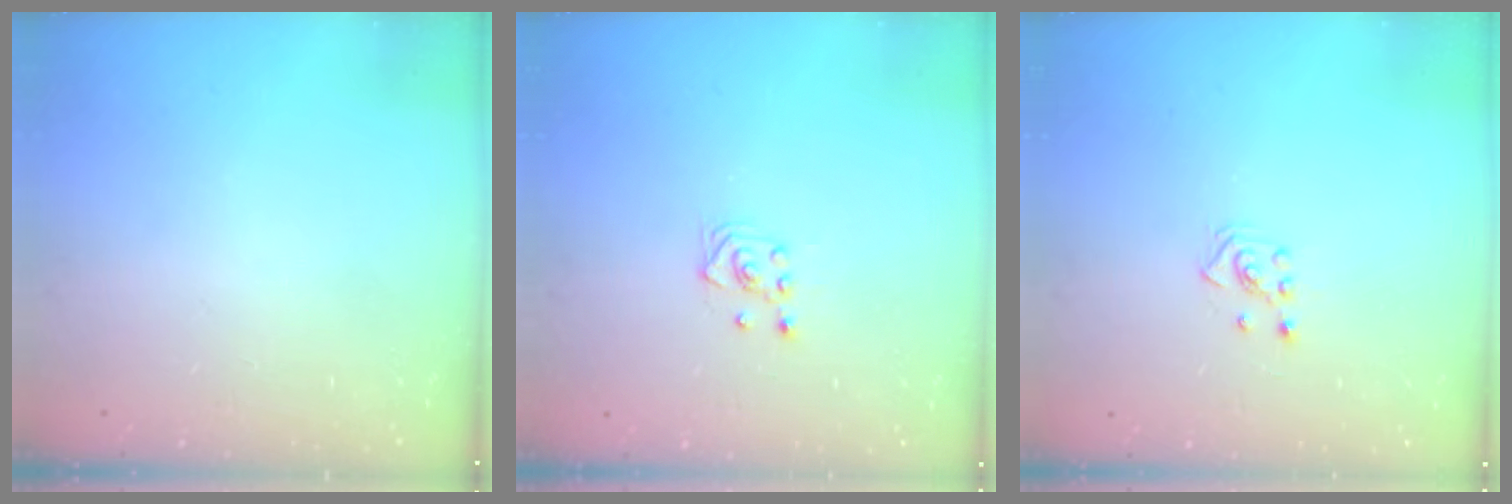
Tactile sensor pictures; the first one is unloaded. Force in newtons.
{"total": 3.0, "press": 2.6, "slide": 1.5}
{"total": 2.3, "press": 2.2, "slide": 0.8}